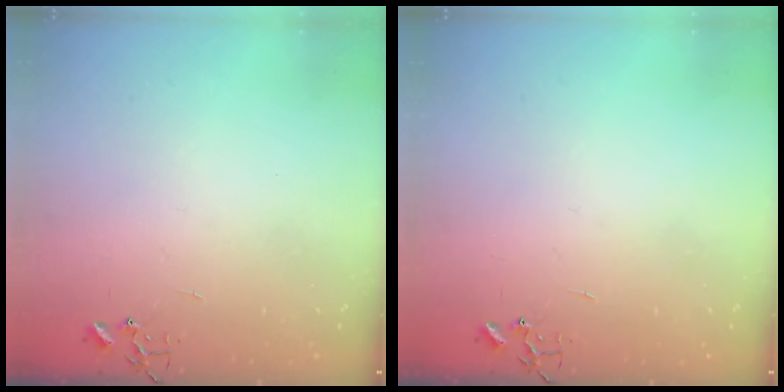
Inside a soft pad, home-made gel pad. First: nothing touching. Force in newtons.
{"total": 0.0}